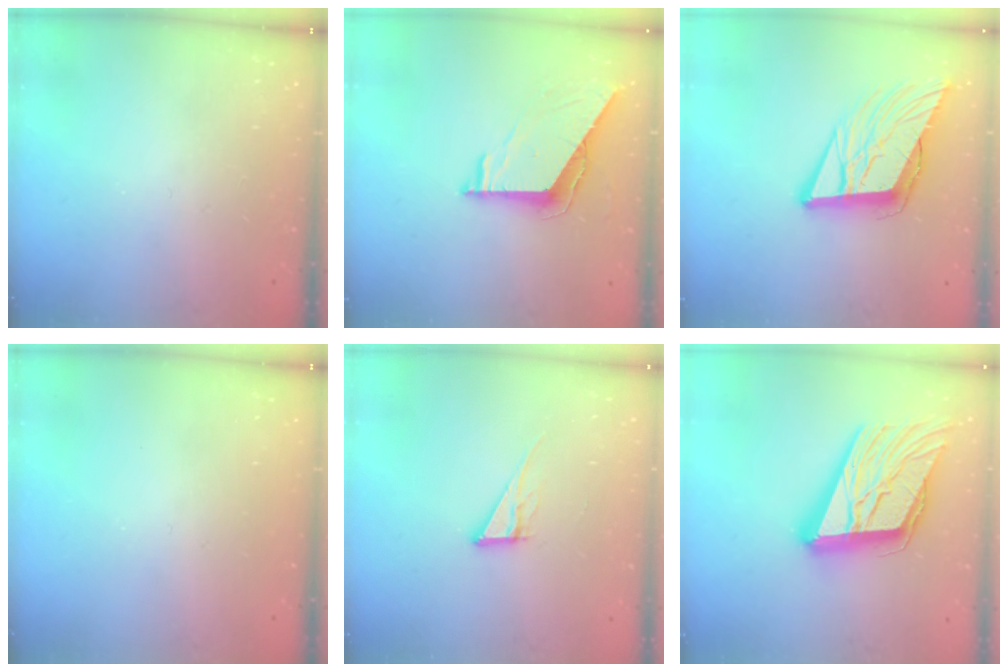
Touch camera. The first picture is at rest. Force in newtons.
{"total": 7.6, "press": 7.6, "slide": 0.7}
{"total": 13.5, "press": 12.9, "slide": 3.8}
{"total": 0.0}
{"total": 6.6, "press": 6.6, "slide": 0.3}
{"total": 27.8, "press": 27.3, "slide": 5.1}